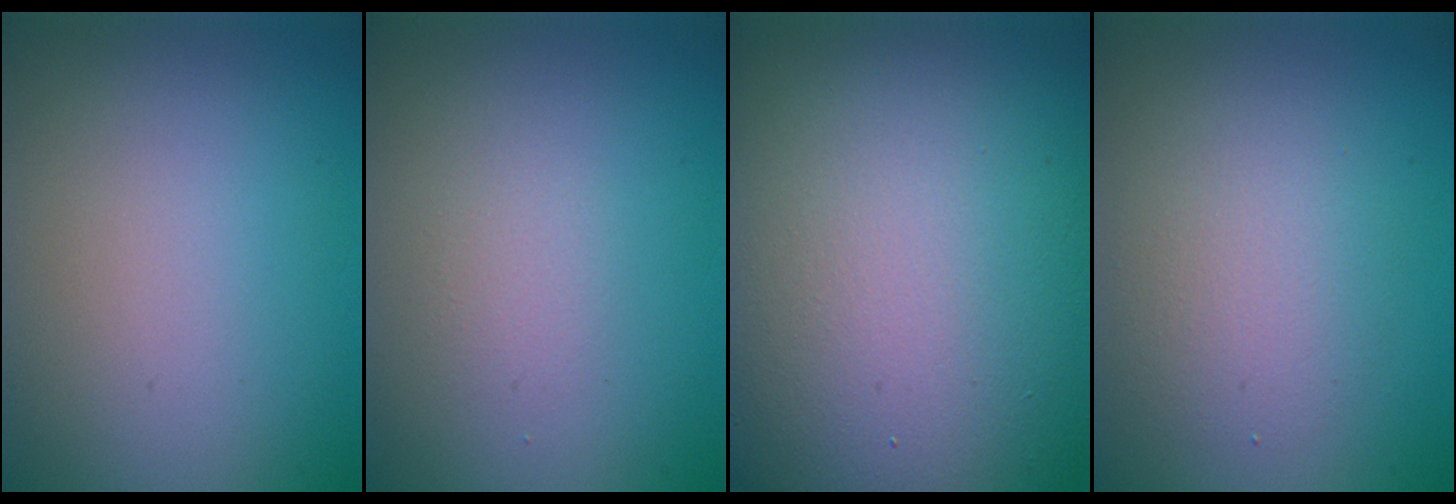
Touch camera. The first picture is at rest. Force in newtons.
{"total": 1.1, "press": 1.1, "slide": 0.0}
{"total": 20.5, "press": 20.4, "slide": 1.2}
{"total": 3.1, "press": 3.1, "slide": 0.1}